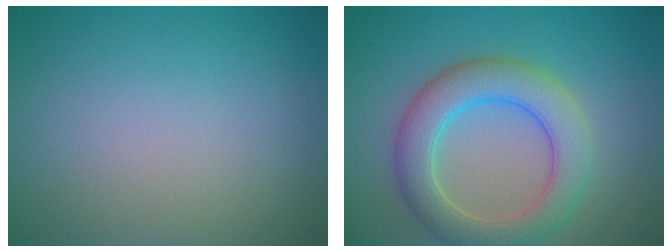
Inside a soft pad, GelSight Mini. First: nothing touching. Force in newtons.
{"total": 6.0, "press": 6.0, "slide": 0.2}